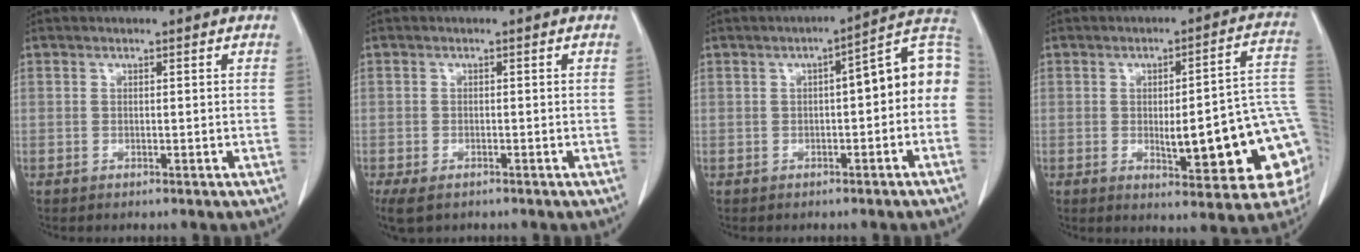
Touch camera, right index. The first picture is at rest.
{"total": 4.5, "force": [-3.0, 2.3, 2.4], "torque": [-0.051, -0.012, -0.046]}
{"total": 10.1, "force": [-0.1, 2.5, 9.8], "torque": [-0.130, 0.044, -0.004]}
{"total": 18.2, "force": [-3.1, 3.3, 17.7], "torque": [-0.149, 0.025, -0.025]}